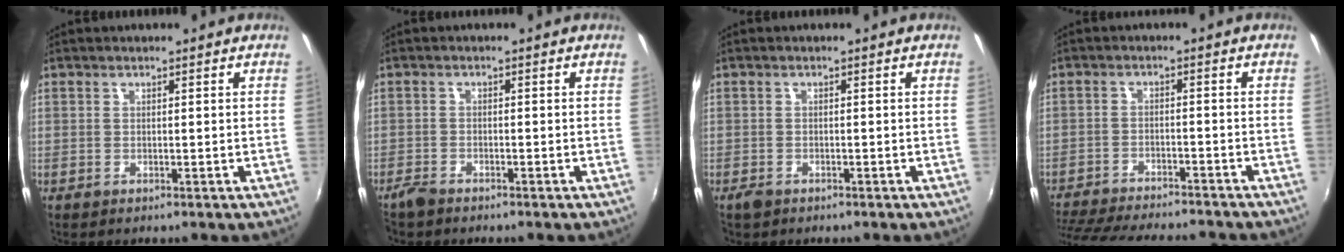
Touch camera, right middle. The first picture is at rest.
{"total": 2.4, "force": [-2.2, 0.9, 0.7], "torque": [-0.024, -0.005, -0.045]}
{"total": 1.7, "force": [-1.3, 1.0, 0.5], "torque": [-0.014, -0.003, -0.023]}
{"total": 18.7, "force": [-16.3, 3.8, 8.3], "torque": [-0.174, -0.025, -0.241]}